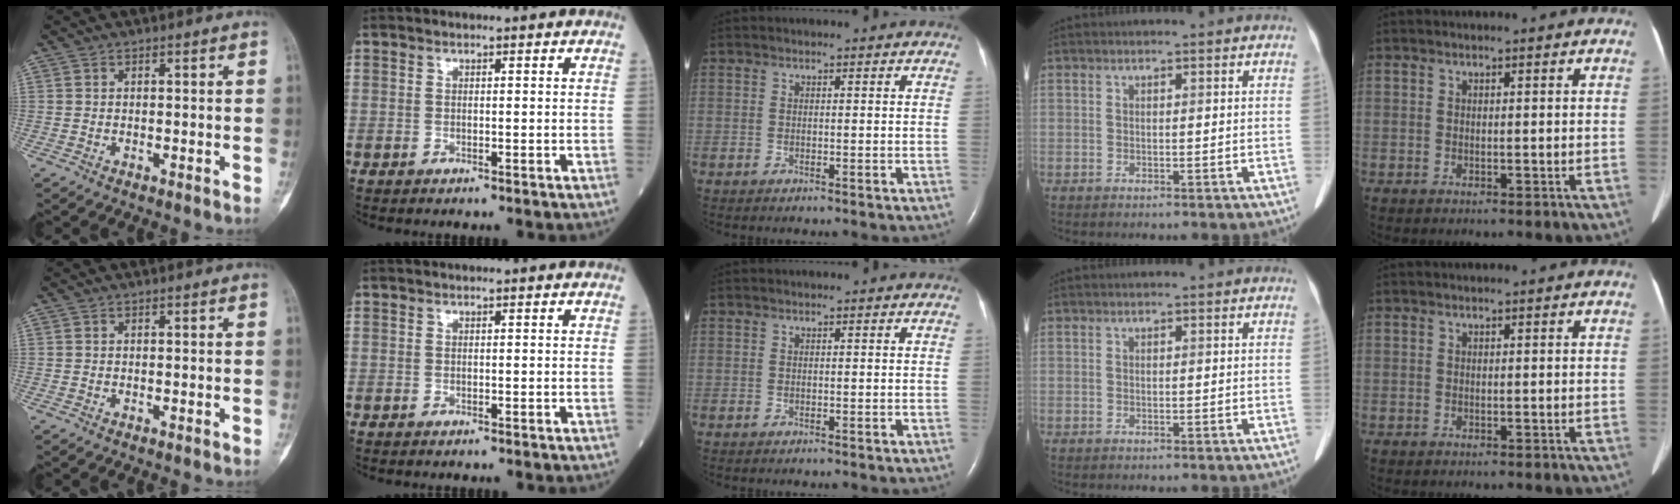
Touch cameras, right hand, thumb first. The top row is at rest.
{}